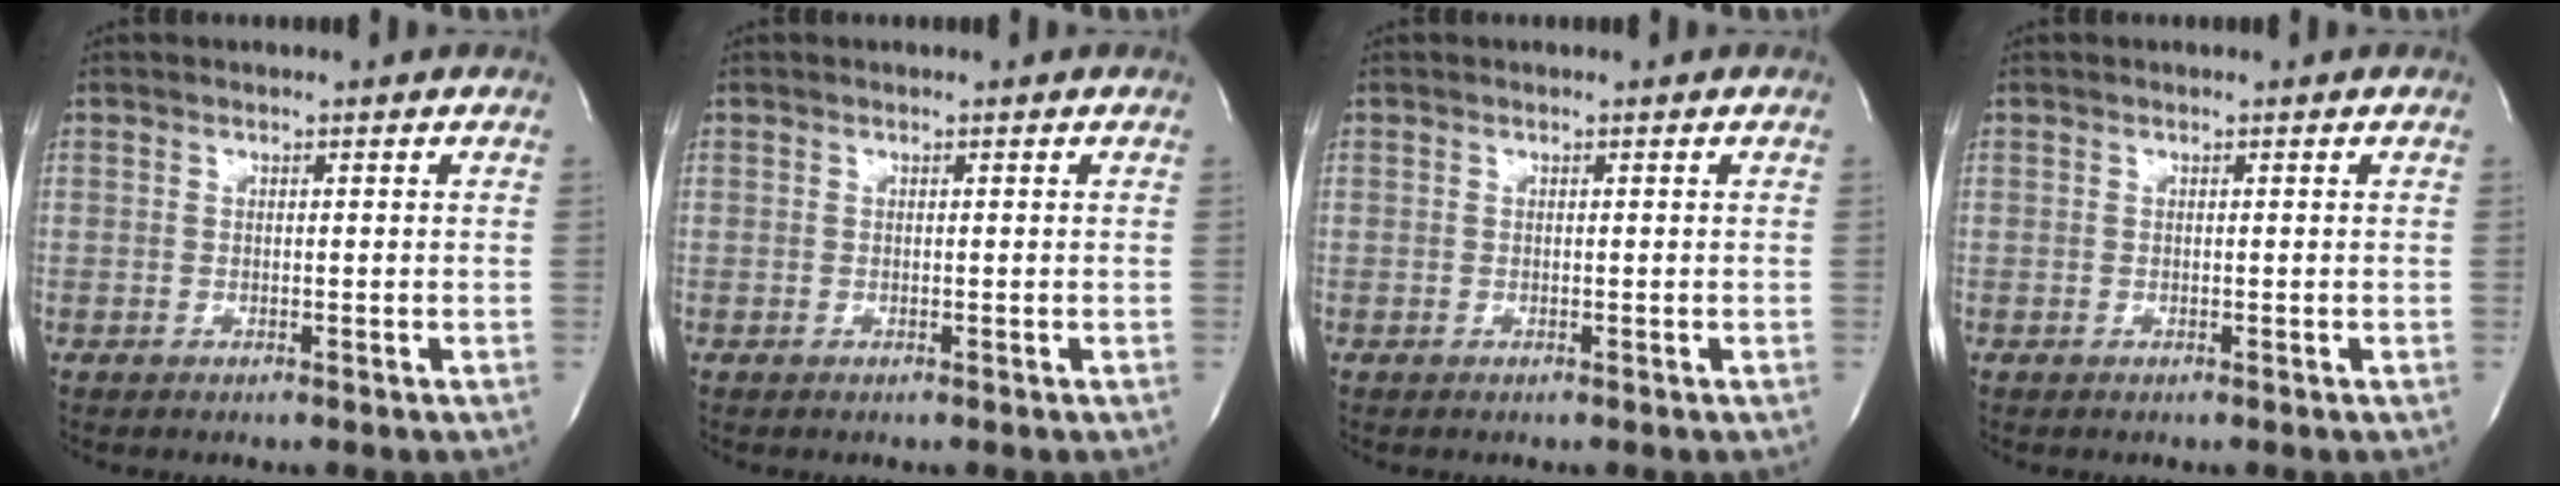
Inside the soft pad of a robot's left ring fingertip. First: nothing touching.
{"total": 0.0}
{"total": 0.0}
{"total": 0.0}